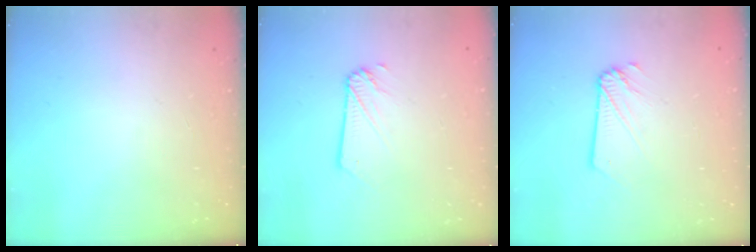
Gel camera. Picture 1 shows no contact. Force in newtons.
{"total": 1.9, "press": 1.9, "slide": 0.3}
{"total": 2.1, "press": 2.1, "slide": 0.3}